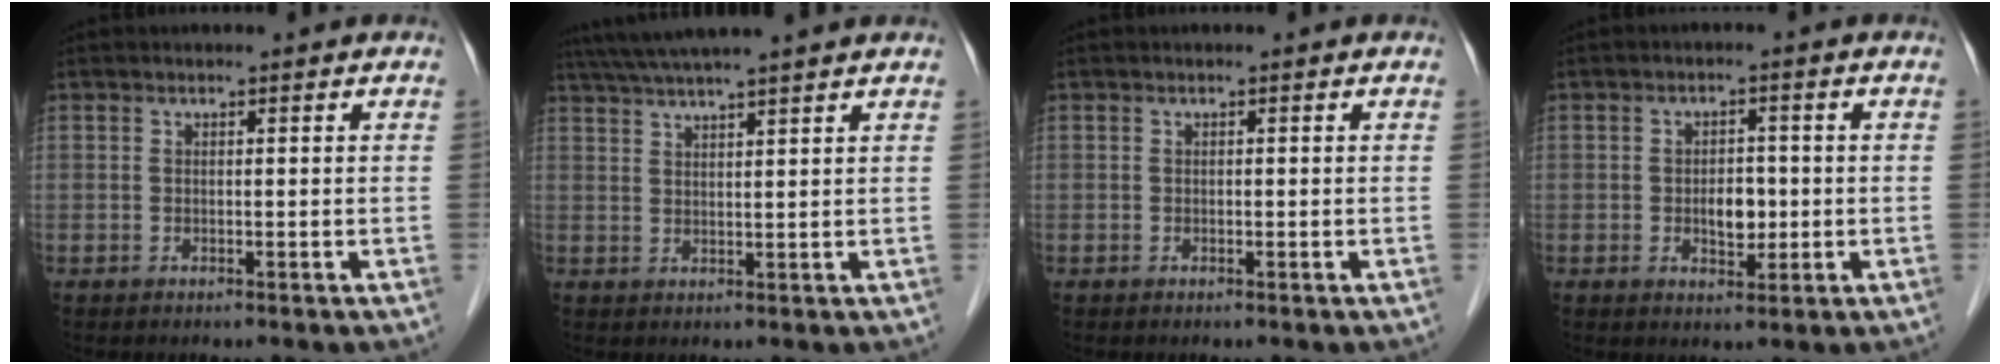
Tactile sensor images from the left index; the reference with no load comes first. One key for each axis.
{"total": 10.7, "fx": 9.2, "fy": -0.6, "fz": 5.4, "tx": -0.094, "ty": 0.040, "tz": 0.133}
{"total": 0.0}
{"total": 3.8, "fx": -0.5, "fy": 2.3, "fz": 3.0, "tx": -0.046, "ty": 0.004, "tz": -0.003}